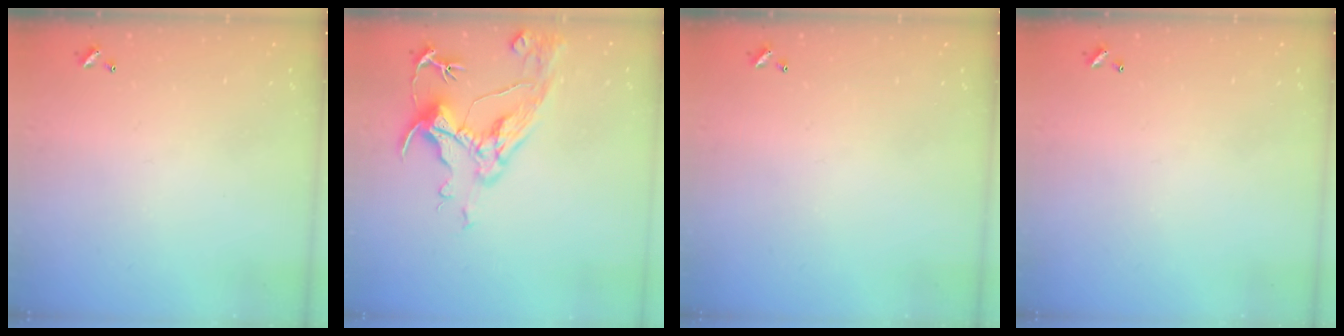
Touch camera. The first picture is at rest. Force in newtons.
{"total": 8.7, "press": 8.5, "slide": 1.4}
{"total": 0.0}
{"total": 0.0}